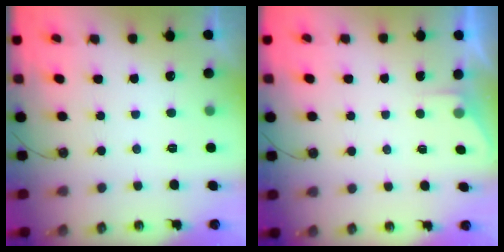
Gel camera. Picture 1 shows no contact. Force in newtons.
{"total": 1.8, "press": 1.8, "slide": 0.3}